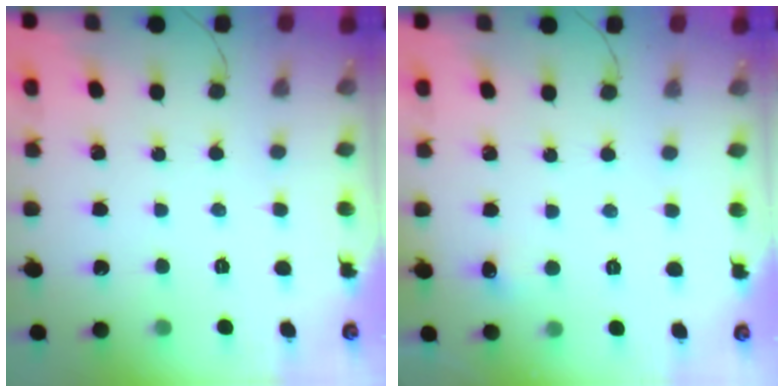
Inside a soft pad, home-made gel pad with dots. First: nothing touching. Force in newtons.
{"total": 3.7, "press": 3.5, "slide": 1.0}